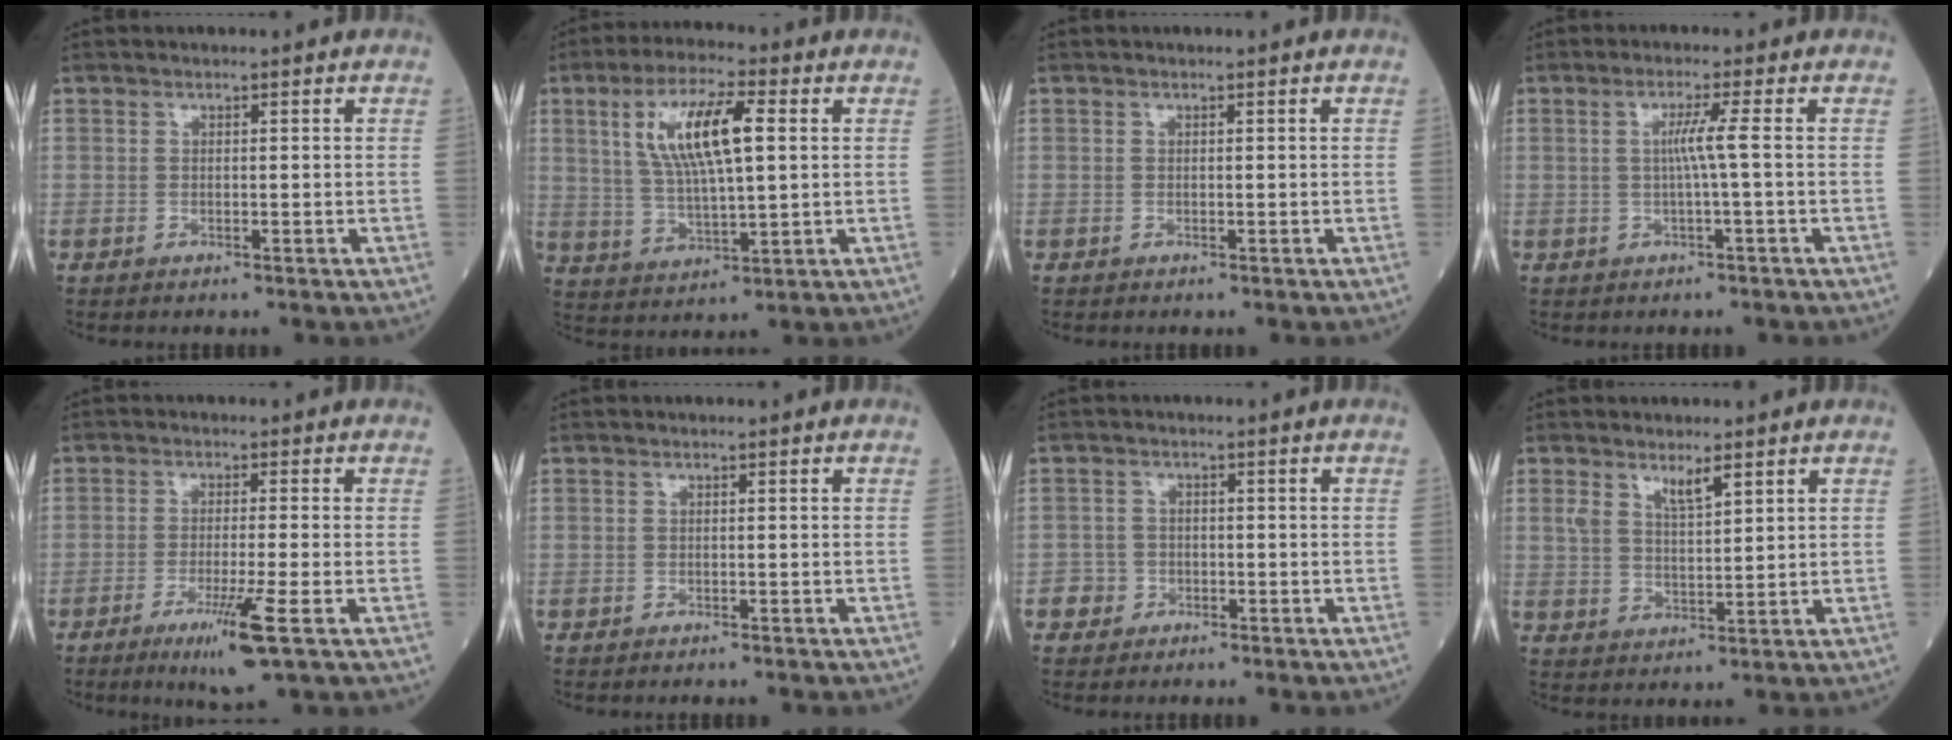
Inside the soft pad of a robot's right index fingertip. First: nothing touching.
{"total": 11.5, "force": [3.1, 2.7, 10.8], "torque": [-0.214, 0.011, 0.060]}
{"total": 0.0}
{"total": 3.1, "force": [0.0, -1.0, 2.9], "torque": [-0.055, -0.001, -0.001]}
{"total": 7.0, "force": [-3.4, -0.6, 6.1], "torque": [-0.107, -0.022, -0.058]}
{"total": 1.3, "force": [-1.2, 0.0, 0.5], "torque": [-0.008, 0.000, -0.016]}
{"total": 2.3, "force": [-1.3, 1.9, -0.1], "torque": [0.005, 0.013, -0.030]}
{"total": 3.8, "force": [2.5, 1.0, 2.7], "torque": [-0.054, 0.002, 0.049]}